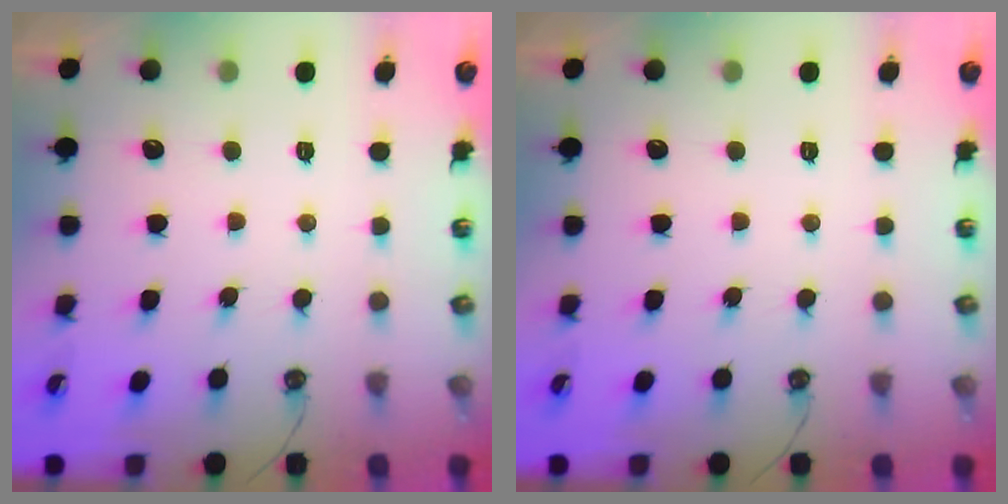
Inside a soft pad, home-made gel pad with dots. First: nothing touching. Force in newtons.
{"total": 0.0}